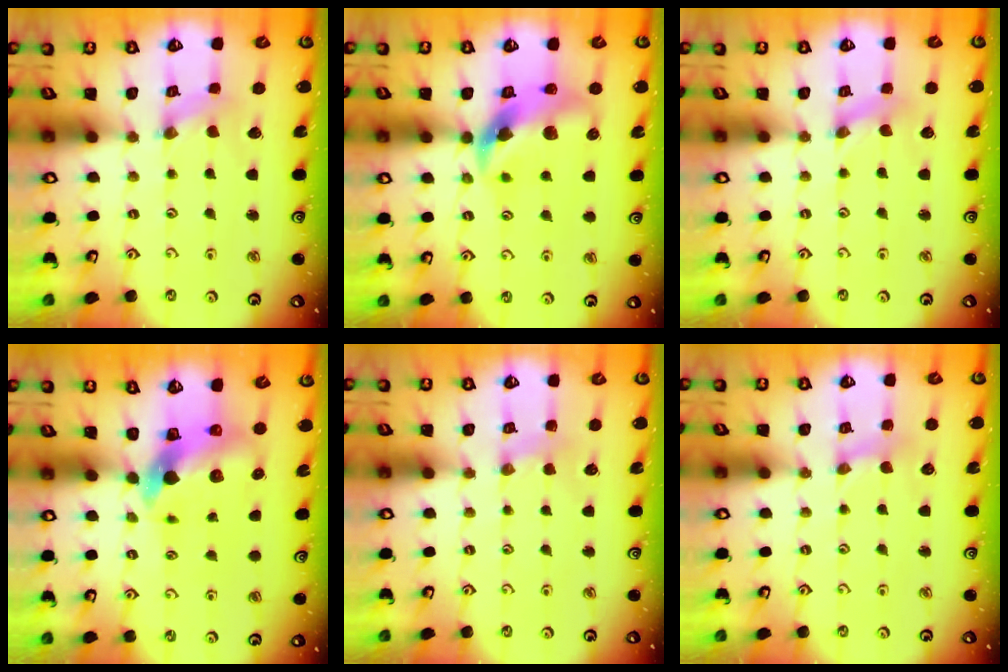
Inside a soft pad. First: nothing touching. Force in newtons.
{"total": 13.2, "press": 13.1, "slide": 1.8}
{"total": 0.8, "press": 0.8, "slide": 0.2}
{"total": 7.6, "press": 7.5, "slide": 1.2}
{"total": 2.5, "press": 2.4, "slide": 0.4}
{"total": 2.3, "press": 2.3, "slide": 0.2}